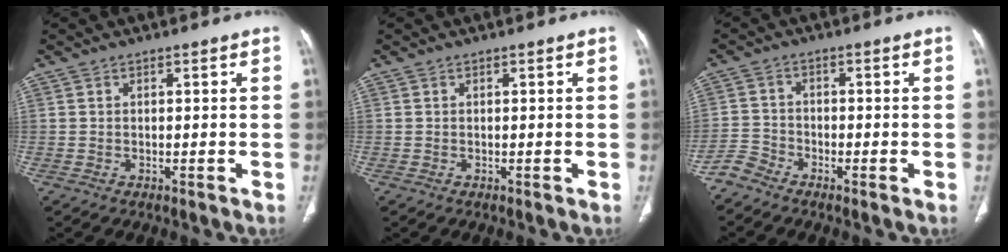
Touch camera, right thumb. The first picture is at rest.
{"total": 0.0}
{"total": 3.0, "force": [-2.9, 0.9, 0.0], "torque": [0.002, -0.003, -0.070]}